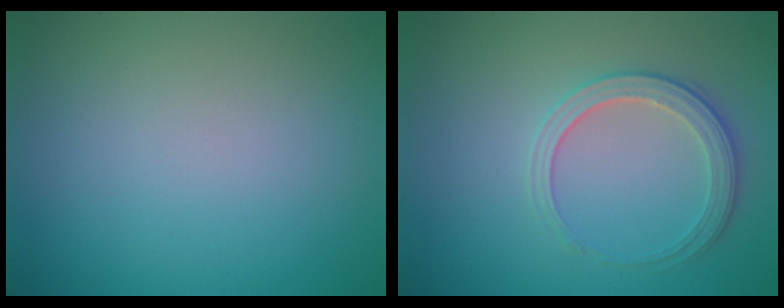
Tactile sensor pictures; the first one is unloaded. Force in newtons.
{"total": 2.8, "press": 2.7, "slide": 0.8}